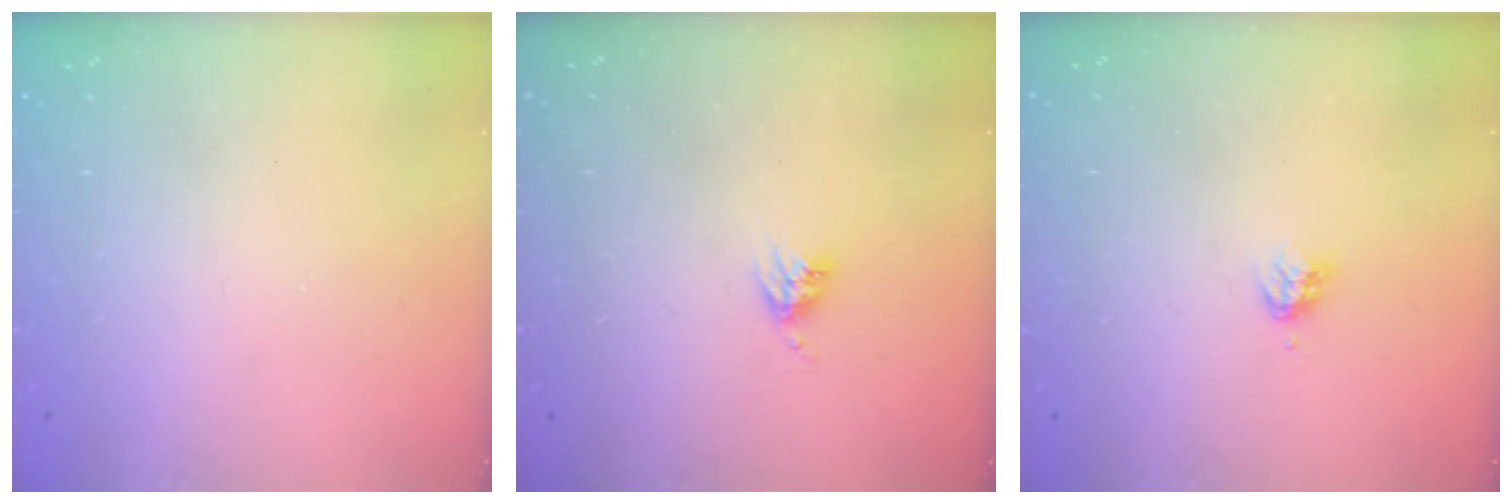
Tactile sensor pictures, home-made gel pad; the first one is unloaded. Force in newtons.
{"total": 5.2, "press": 5.2, "slide": 0.6}
{"total": 3.2, "press": 3.1, "slide": 0.5}